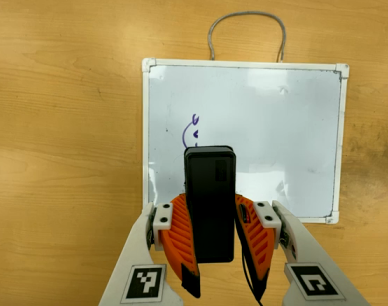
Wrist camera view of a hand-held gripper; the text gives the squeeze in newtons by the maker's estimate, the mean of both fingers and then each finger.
{"total": 9.2, "left": 8.1, "right": 10.3}